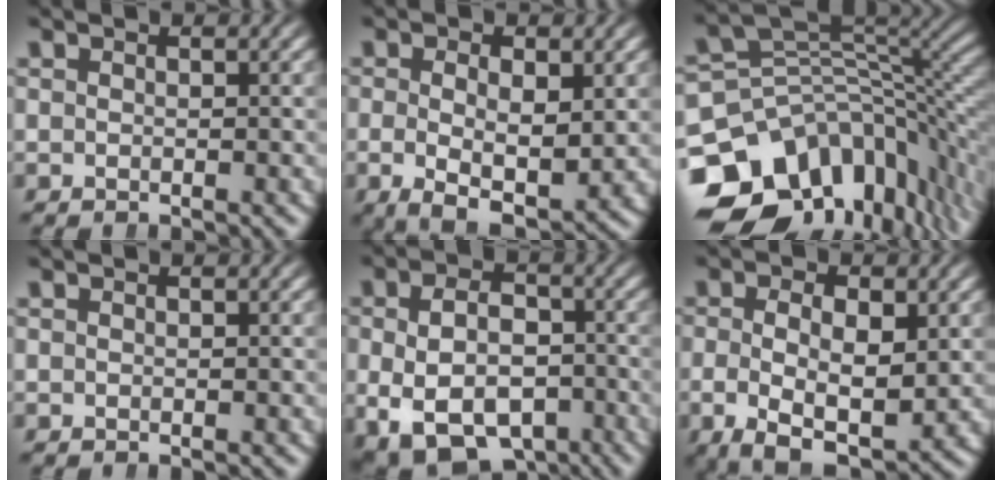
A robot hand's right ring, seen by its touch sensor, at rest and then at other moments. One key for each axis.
{"total": 6.3, "fx": -2.7, "fy": 3.6, "fz": 4.5, "tx": -0.076, "ty": -0.036, "tz": -0.029}
{"total": 18.0, "fx": -5.3, "fy": 12.8, "fz": 11.5, "tx": -0.177, "ty": -0.043, "tz": -0.073}
{"total": 0.0}
{"total": 10.5, "fx": -5.1, "fy": 7.2, "fz": 5.6, "tx": -0.096, "ty": -0.044, "tz": -0.066}
{"total": 8.1, "fx": -3.4, "fy": 5.0, "fz": 5.4, "tx": -0.093, "ty": -0.040, "tz": -0.040}